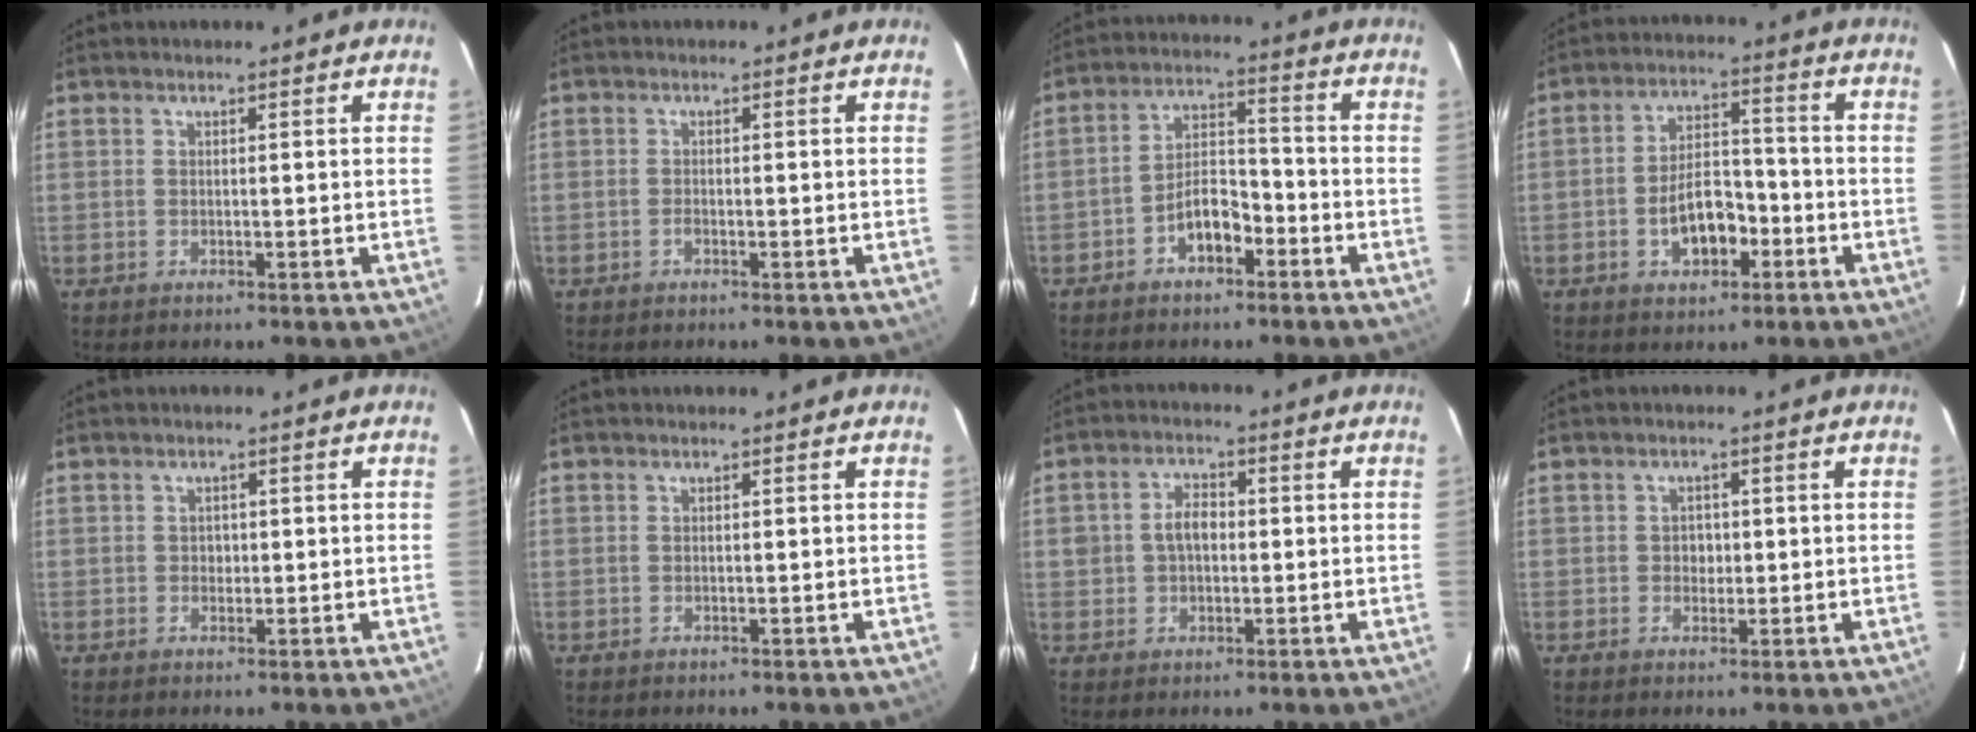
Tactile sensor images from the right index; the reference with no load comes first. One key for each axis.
{"total": 0.6, "fx": -0.4, "fy": 0.2, "fz": 0.3, "tx": -0.005, "ty": 0.000, "tz": -0.009}
{"total": 6.8, "fx": -3.9, "fy": 3.6, "fz": 4.2, "tx": -0.081, "ty": 0.025, "tz": -0.062}
{"total": 8.8, "fx": -3.5, "fy": 5.0, "fz": 6.3, "tx": -0.120, "ty": 0.021, "tz": -0.047}
{"total": 1.2, "fx": -0.1, "fy": 1.2, "fz": 0.2, "tx": 0.000, "ty": 0.003, "tz": 0.000}
{"total": 0.0}
{"total": 4.8, "fx": 0.0, "fy": 3.7, "fz": 3.0, "tx": -0.056, "ty": 0.014, "tz": 0.005}
{"total": 2.0, "fx": -0.1, "fy": 1.9, "fz": 0.7, "tx": -0.010, "ty": 0.006, "tz": -0.002}